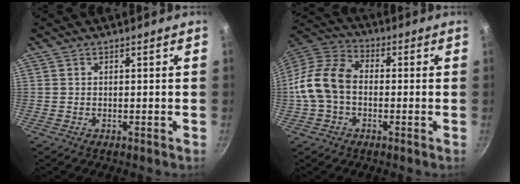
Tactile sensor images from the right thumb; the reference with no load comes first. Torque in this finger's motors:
{"motor_torque": [-0.25, 0.87, 0.46, -0.47, 0.18]}